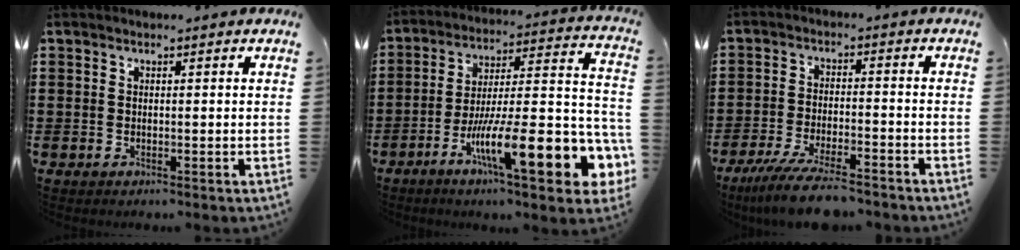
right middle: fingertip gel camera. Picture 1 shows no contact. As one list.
[{"total": 16.1, "force": [-6.7, 3.1, 14.3], "torque": [-0.233, -0.014, -0.109]}, {"total": 7.7, "force": [-6.5, 0.9, 4.1], "torque": [-0.086, -0.004, -0.122]}]